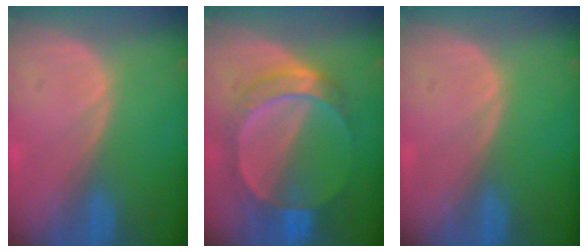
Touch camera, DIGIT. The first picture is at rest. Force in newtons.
{"total": 7.1, "press": 7.0, "slide": 0.5}
{"total": 0.0}